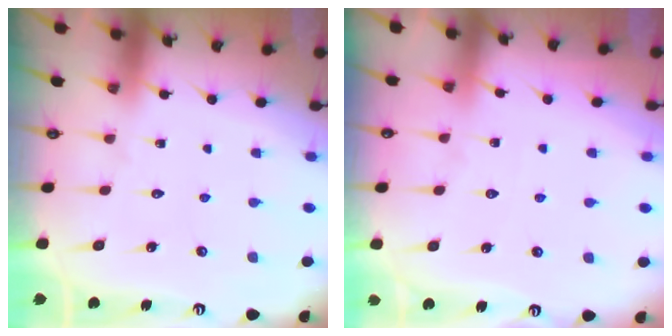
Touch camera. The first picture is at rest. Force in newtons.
{"total": 2.2, "press": 2.2, "slide": 0.4}